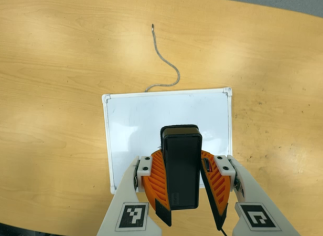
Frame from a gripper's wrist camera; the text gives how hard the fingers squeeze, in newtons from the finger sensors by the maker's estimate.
{"total": 9.1, "left": 9.3, "right": 8.8}